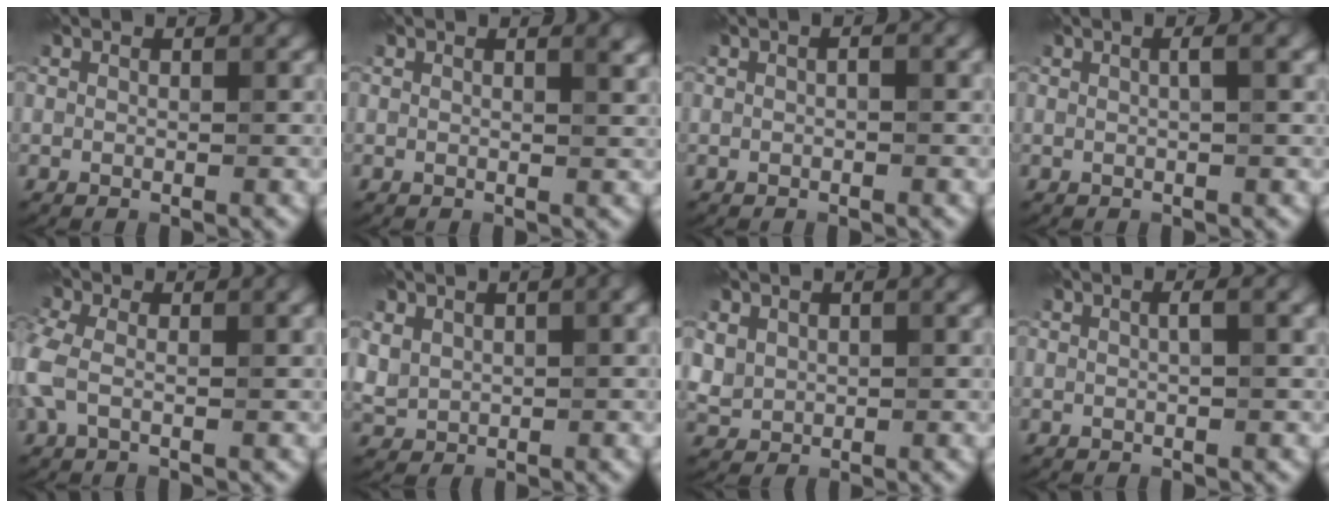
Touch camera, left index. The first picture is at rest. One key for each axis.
{"total": 1.6, "fx": 0.7, "fy": 0.6, "fz": 1.3, "tx": -0.009, "ty": 0.003, "tz": 0.007}
{"total": 0.7, "fx": -0.1, "fy": 0.2, "fz": 0.7, "tx": -0.014, "ty": 0.002, "tz": 0.001}
{"total": 2.4, "fx": 0.5, "fy": 0.7, "fz": 2.2, "tx": -0.026, "ty": 0.009, "tz": 0.001}
{"total": 4.7, "fx": -0.2, "fy": 2.4, "fz": 4.0, "tx": -0.109, "ty": 0.005, "tz": -0.013}
{"total": 2.9, "fx": 1.4, "fy": 1.8, "fz": 1.7, "tx": -0.045, "ty": 0.008, "tz": 0.033}
{"total": 2.1, "fx": 1.1, "fy": 1.7, "fz": 0.5, "tx": -0.021, "ty": 0.003, "tz": 0.026}
{"total": 2.1, "fx": 0.4, "fy": 0.6, "fz": 1.9, "tx": -0.025, "ty": 0.009, "tz": 0.002}